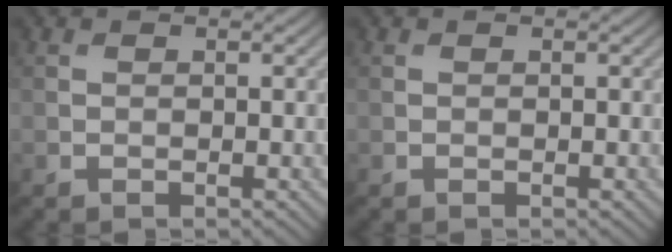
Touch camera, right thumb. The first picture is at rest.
{"total": 0.0}